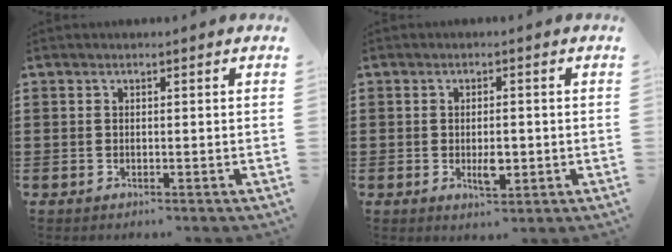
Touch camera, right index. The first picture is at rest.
{"total": 3.6, "force": [-0.5, 1.4, 3.3], "torque": [-0.064, 0.001, -0.012]}